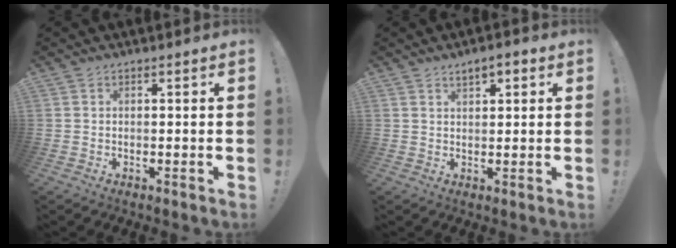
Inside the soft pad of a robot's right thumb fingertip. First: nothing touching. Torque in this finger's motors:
{"motor_torque": [-0.25, 0.28, 0.11, -0.07, 0.00]}